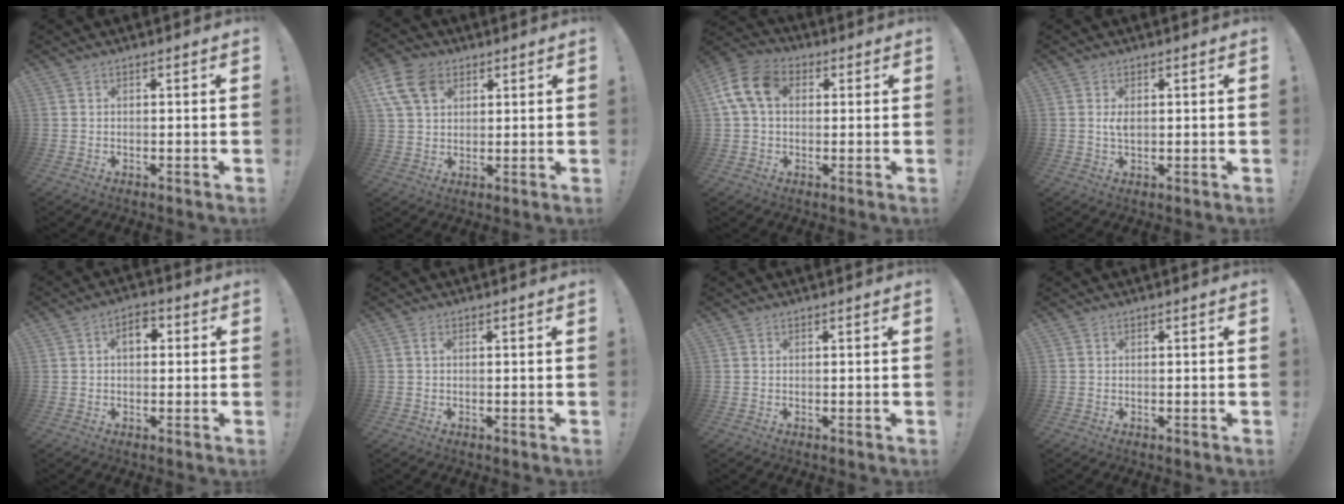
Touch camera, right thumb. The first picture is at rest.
{"total": 11.7, "force": [5.2, 8.2, 6.5], "torque": [-0.127, -0.014, 0.104]}
{"total": 12.6, "force": [2.9, 8.7, 8.6], "torque": [-0.166, 0.010, 0.057]}
{"total": 2.4, "force": [0.3, 1.1, 2.1], "torque": [-0.035, 0.000, 0.002]}
{"total": 5.2, "force": [1.0, 3.4, 3.9], "torque": [-0.049, 0.005, 0.012]}
{"total": 0.7, "force": [0.1, 0.2, 0.6], "torque": [-0.014, 0.002, 0.001]}
{"total": 0.0}
{"total": 0.0}